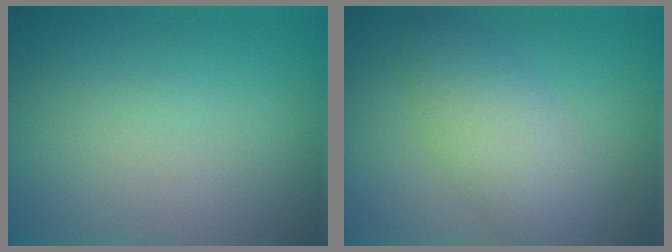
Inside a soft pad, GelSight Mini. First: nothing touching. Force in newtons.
{"total": 4.2, "press": 4.2, "slide": 0.1}